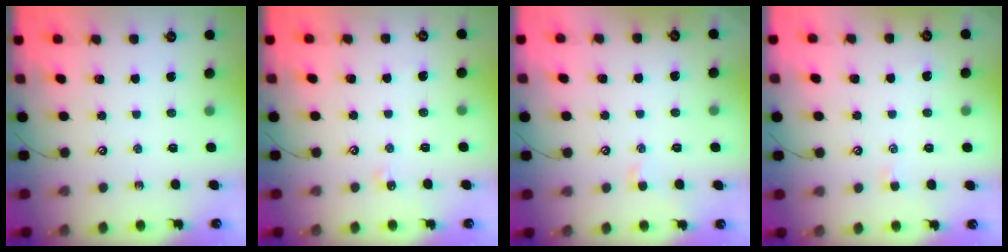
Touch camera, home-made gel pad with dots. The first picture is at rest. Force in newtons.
{"total": 3.2, "press": 3.2, "slide": 0.5}
{"total": 0.6, "press": 0.1, "slide": 0.5}
{"total": 1.8, "press": 1.7, "slide": 0.3}